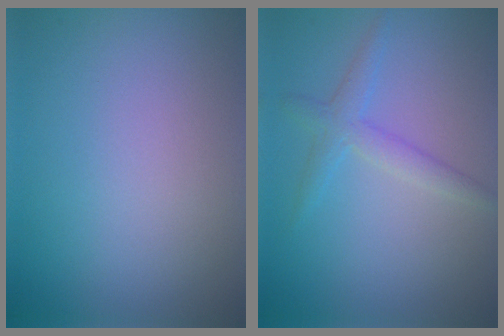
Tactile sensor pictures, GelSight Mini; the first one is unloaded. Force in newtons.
{"total": 2.2, "press": 2.2, "slide": 0.1}